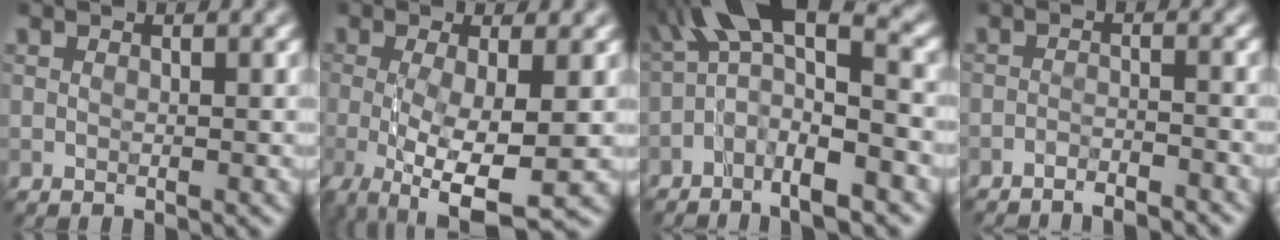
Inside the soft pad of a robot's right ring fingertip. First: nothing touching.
{"total": 7.9, "force": [-2.0, 2.2, 7.4], "torque": [-0.122, -0.013, -0.026]}
{"total": 8.7, "force": [-1.4, 2.7, 8.2], "torque": [-0.141, 0.031, -0.031]}
{"total": 3.3, "force": [-3.2, 0.3, 0.6], "torque": [-0.006, 0.003, -0.048]}